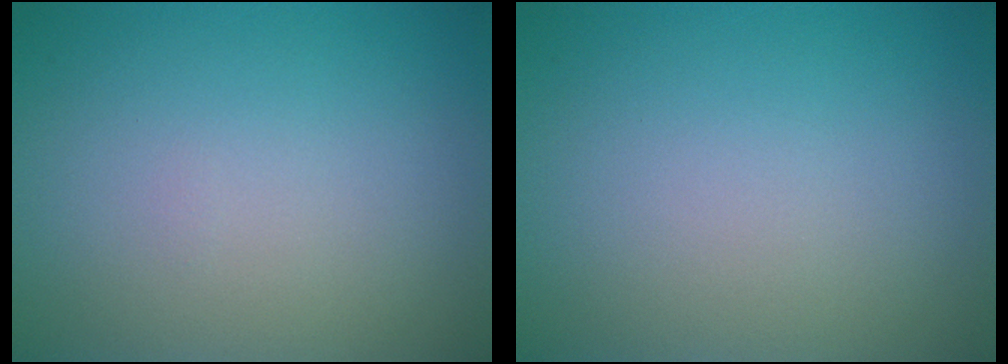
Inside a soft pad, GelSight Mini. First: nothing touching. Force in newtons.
{"total": 0.0}